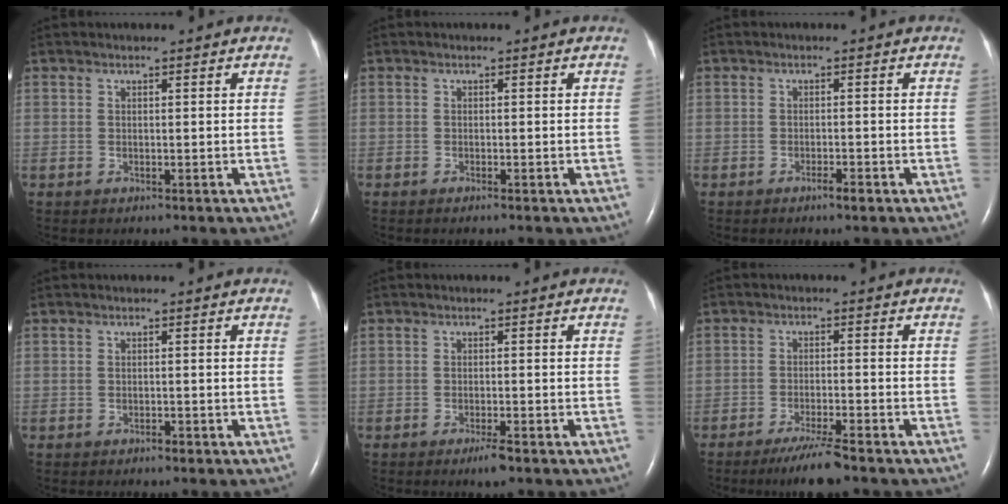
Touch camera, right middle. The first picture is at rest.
{"total": 0.6, "force": [-0.5, 0.0, 0.4], "torque": [-0.011, -0.001, -0.008]}
{"total": 1.5, "force": [-1.1, 0.1, 1.1], "torque": [-0.021, -0.001, -0.016]}
{"total": 0.7, "force": [-0.6, 0.2, 0.4], "torque": [-0.009, 0.000, -0.007]}
{"total": 2.4, "force": [-1.6, 0.1, 1.7], "torque": [-0.034, -0.004, -0.026]}
{"total": 5.7, "force": [-4.4, -0.1, 3.5], "torque": [-0.069, -0.017, -0.079]}